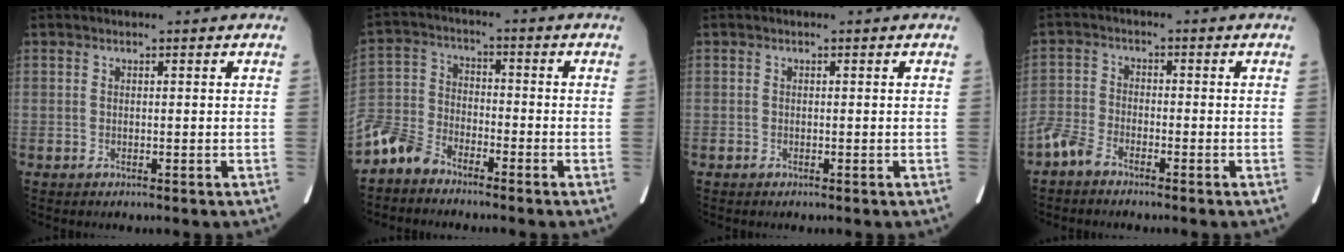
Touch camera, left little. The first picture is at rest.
{"total": 7.3, "force": [-6.1, 3.3, 2.3], "torque": [-0.058, -0.006, -0.132]}
{"total": 0.0}
{"total": 3.7, "force": [-3.1, 1.4, 1.5], "torque": [-0.037, -0.004, -0.068]}